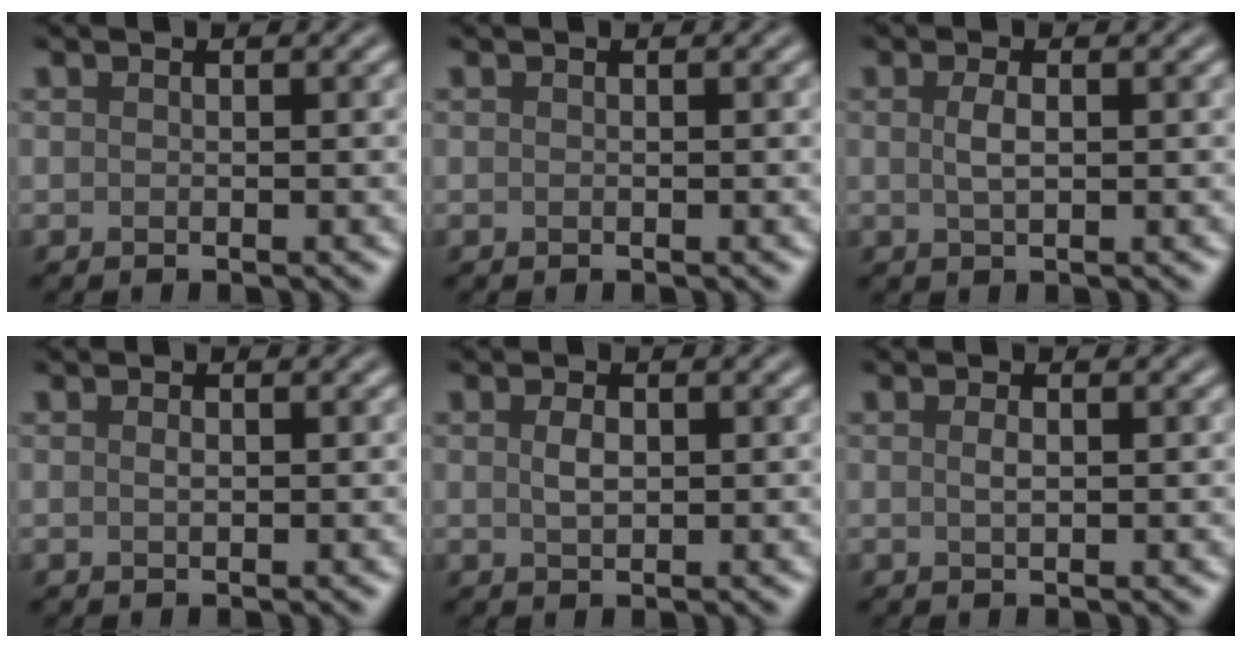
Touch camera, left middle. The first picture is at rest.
{"total": 0.0}
{"total": 1.6, "force": [0.2, 0.6, 1.4], "torque": [-0.033, 0.002, 0.004]}
{"total": 0.5, "force": [0.0, 0.3, 0.4], "torque": [-0.012, 0.001, 0.001]}
{"total": 1.5, "force": [0.3, 0.9, 1.2], "torque": [-0.029, 0.000, 0.006]}
{"total": 0.8, "force": [0.1, 0.3, 0.8], "torque": [-0.018, 0.001, 0.003]}